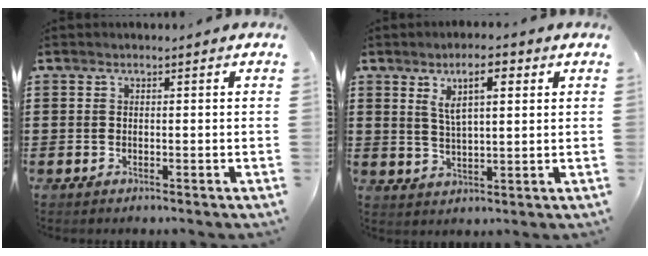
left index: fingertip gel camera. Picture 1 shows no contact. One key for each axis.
{"total": 6.1, "fx": 3.0, "fy": 2.1, "fz": 4.9, "tx": -0.096, "ty": 0.006, "tz": 0.049}